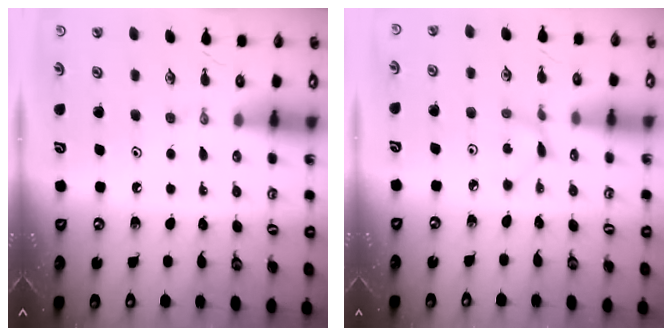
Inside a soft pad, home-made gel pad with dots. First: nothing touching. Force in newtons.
{"total": 1.1, "press": 1.1, "slide": 0.1}